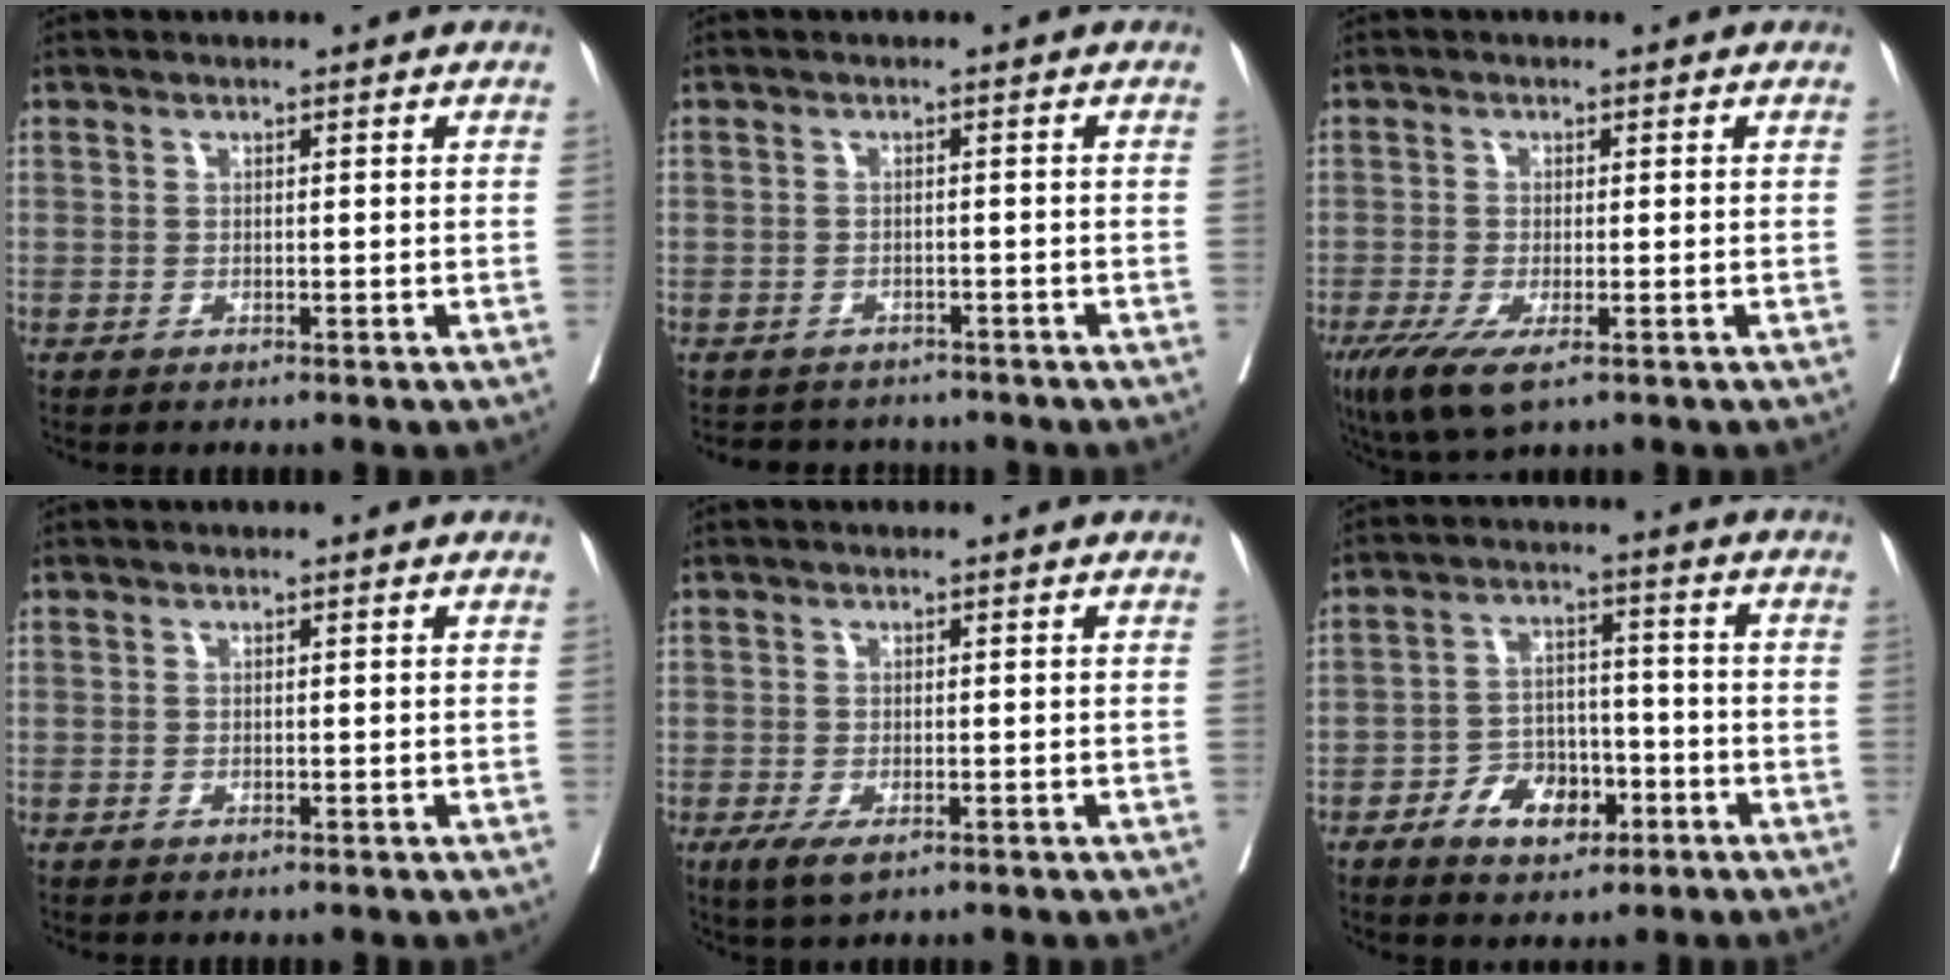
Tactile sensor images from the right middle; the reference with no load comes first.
{"total": 4.4, "force": [-4.1, 1.6, 0.0], "torque": [0.004, 0.002, -0.052]}
{"total": 6.9, "force": [-3.8, 1.8, 5.4], "torque": [-0.093, -0.020, -0.064]}
{"total": 0.0}
{"total": 3.3, "force": [-1.7, 1.1, 2.6], "torque": [-0.049, -0.008, -0.024]}
{"total": 1.0, "force": [-0.4, 0.6, 0.6], "torque": [-0.010, 0.002, -0.003]}